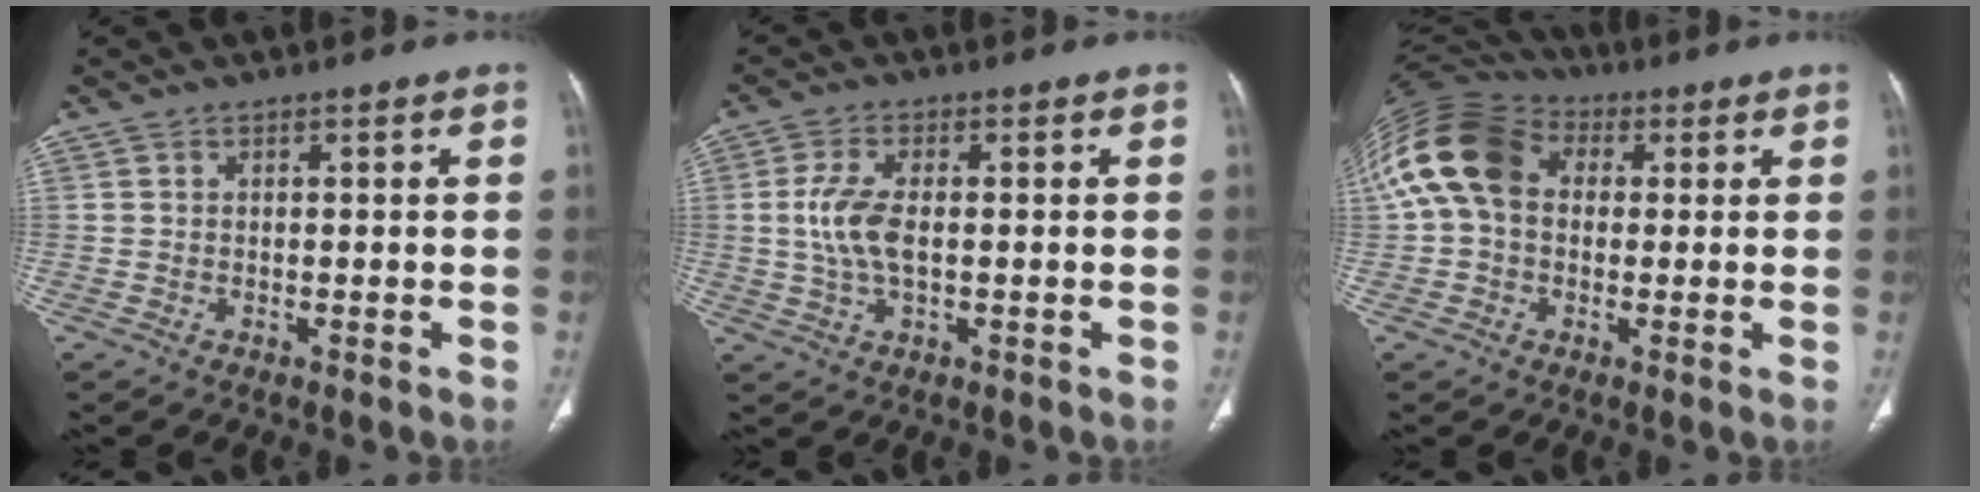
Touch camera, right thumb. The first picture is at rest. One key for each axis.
{"total": 6.9, "fx": 0.2, "fy": 3.1, "fz": 6.1, "tx": -0.140, "ty": 0.002, "tz": 0.002}
{"total": 17.1, "fx": 2.7, "fy": 12.7, "fz": 11.1, "tx": -0.231, "ty": 0.044, "tz": 0.040}